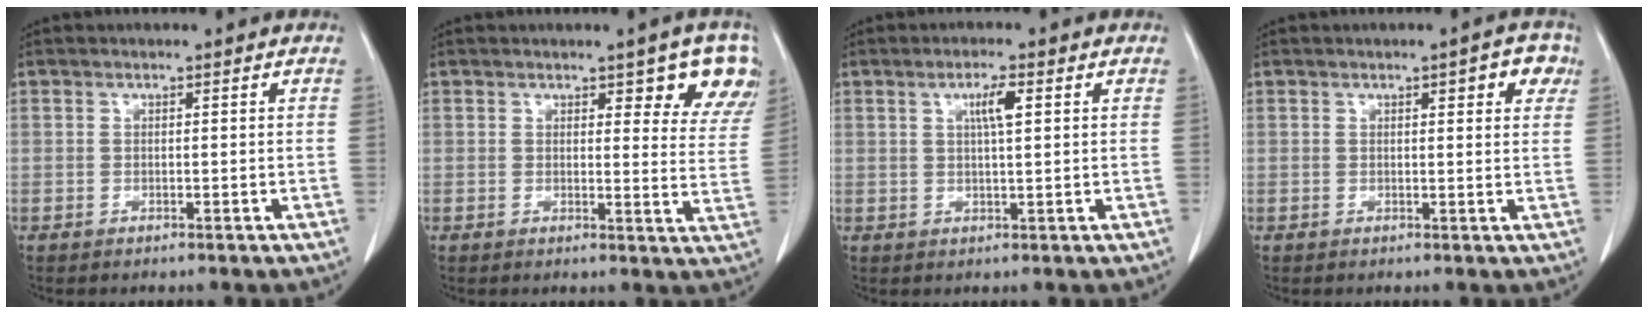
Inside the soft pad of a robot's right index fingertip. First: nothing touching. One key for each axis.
{"total": 7.6, "fx": 4.2, "fy": 2.3, "fz": 5.9, "tx": -0.056, "ty": -0.006, "tz": 0.042}
{"total": 3.4, "fx": 1.2, "fy": 0.3, "fz": 3.2, "tx": -0.056, "ty": 0.001, "tz": 0.020}
{"total": 3.8, "fx": 1.8, "fy": 1.1, "fz": 3.2, "tx": -0.037, "ty": 0.006, "tz": 0.020}